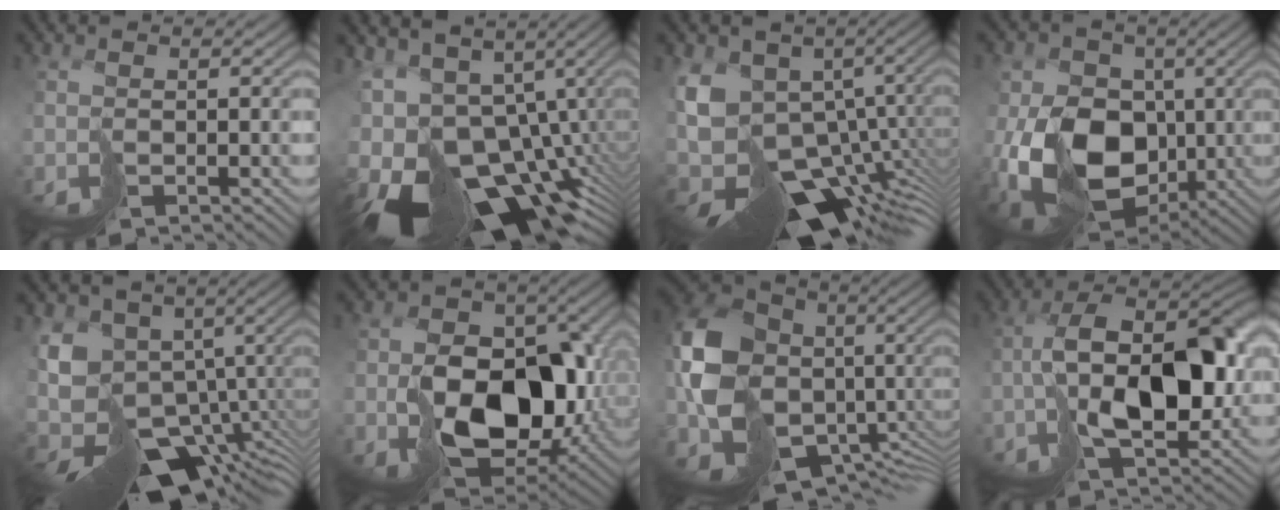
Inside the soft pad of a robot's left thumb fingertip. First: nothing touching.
{"total": 16.3, "force": [-5.4, 9.3, 12.3], "torque": [-0.217, -0.028, -0.063]}
{"total": 14.1, "force": [-3.7, 8.4, 10.7], "torque": [-0.224, -0.018, -0.049]}
{"total": 14.5, "force": [-2.0, 11.0, 9.2], "torque": [-0.168, -0.013, -0.029]}
{"total": 13.4, "force": [-4.5, 8.7, 9.2], "torque": [-0.209, -0.015, -0.066]}
{"total": 13.4, "force": [-2.6, 9.6, 8.9], "torque": [-0.113, -0.020, -0.043]}
{"total": 15.3, "force": [-2.8, 12.0, 9.0], "torque": [-0.199, -0.029, -0.048]}
{"total": 11.5, "force": [-1.1, 6.3, 9.5], "torque": [-0.139, 0.022, -0.020]}